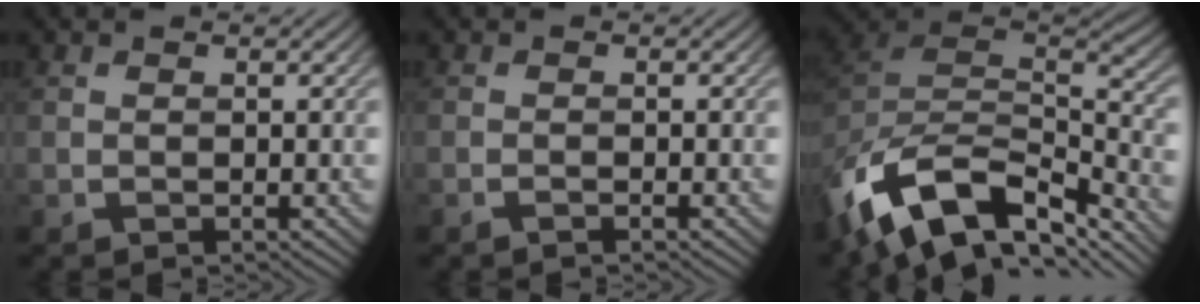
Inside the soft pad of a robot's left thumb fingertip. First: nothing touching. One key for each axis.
{"total": 0.8, "fx": -0.6, "fy": 0.0, "fz": 0.6, "tx": -0.010, "ty": 0.001, "tz": -0.015}
{"total": 14.6, "fx": -8.7, "fy": 7.0, "fz": 9.4, "tx": -0.226, "ty": -0.017, "tz": -0.148}